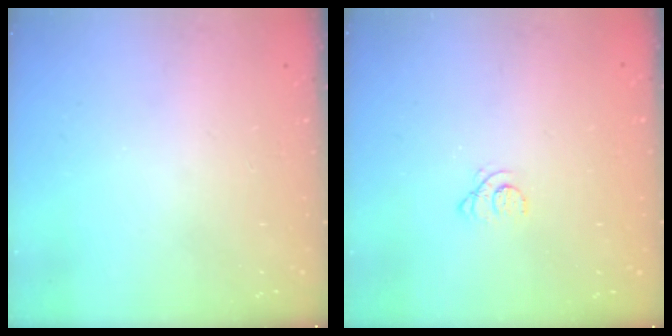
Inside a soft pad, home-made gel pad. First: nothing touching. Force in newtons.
{"total": 1.2, "press": 1.2, "slide": 0.1}